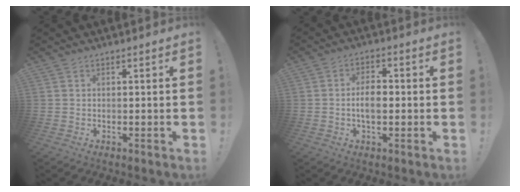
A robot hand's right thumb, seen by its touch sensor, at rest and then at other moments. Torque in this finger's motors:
{"motor_torque": [-0.13, 0.38, 0.03, 0.39, 0.01]}